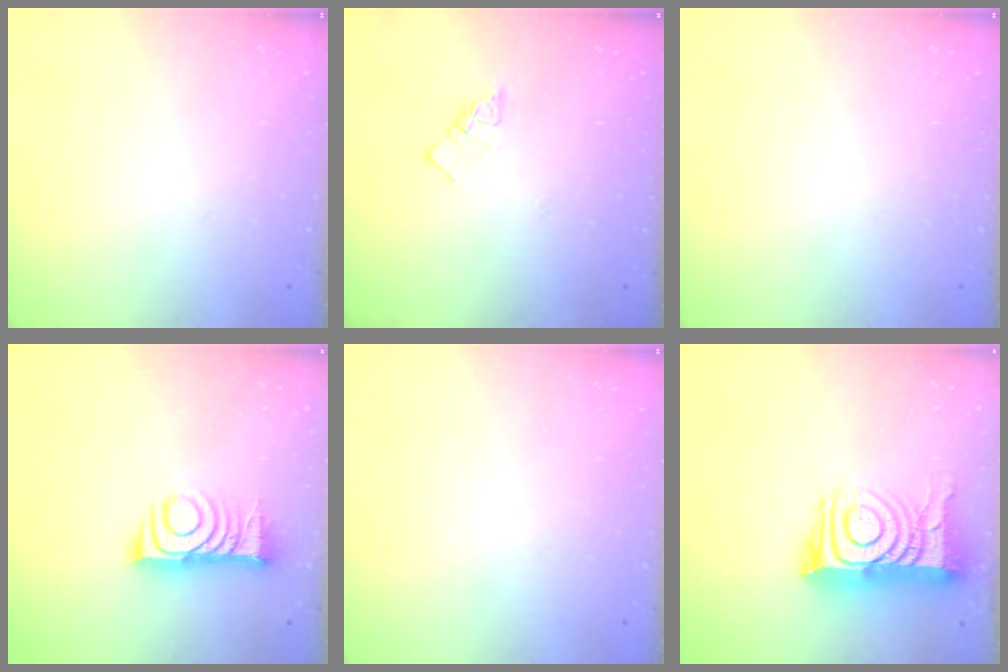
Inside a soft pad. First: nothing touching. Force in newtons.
{"total": 3.6, "press": 3.6, "slide": 0.3}
{"total": 0.0}
{"total": 10.8, "press": 10.8, "slide": 0.9}
{"total": 0.0}
{"total": 15.5, "press": 15.4, "slide": 1.5}